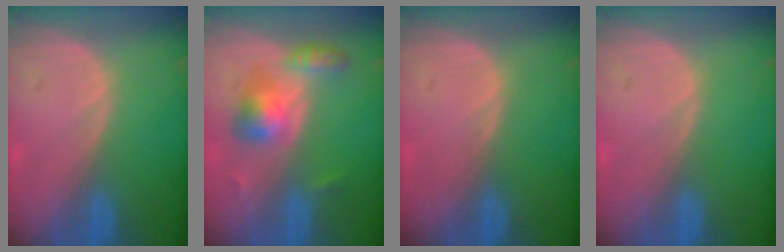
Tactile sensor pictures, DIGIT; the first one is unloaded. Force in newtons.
{"total": 5.6, "press": 5.3, "slide": 1.6}
{"total": 0.0}
{"total": 0.0}